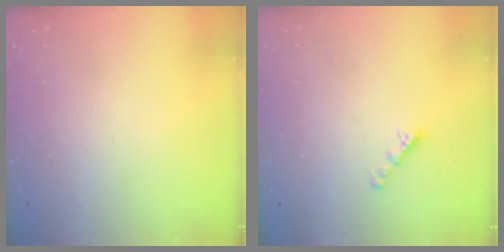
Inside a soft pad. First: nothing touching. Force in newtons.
{"total": 2.7, "press": 2.6, "slide": 0.8}